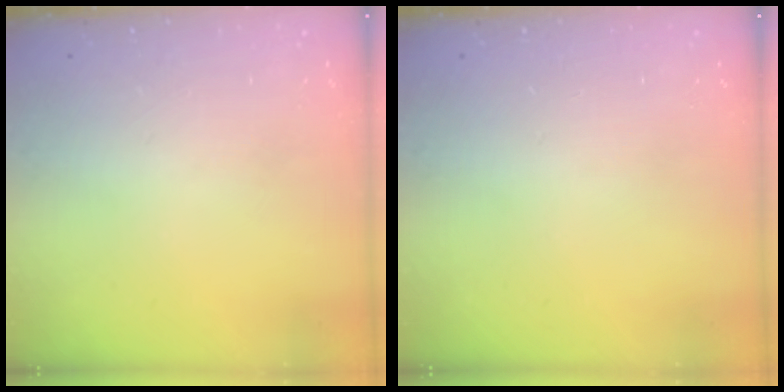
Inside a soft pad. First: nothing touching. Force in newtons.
{"total": 0.0}